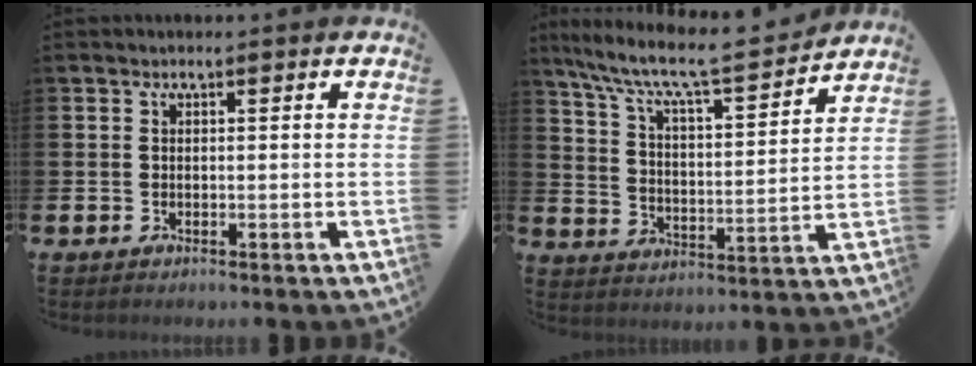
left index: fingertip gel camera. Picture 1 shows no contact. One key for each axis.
{"total": 8.9, "fx": 7.9, "fy": 1.3, "fz": 3.8, "tx": -0.110, "ty": -0.054, "tz": 0.129}